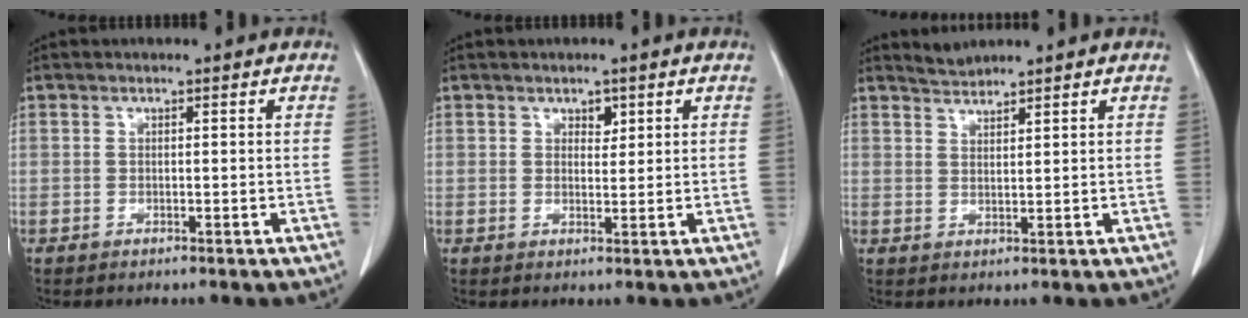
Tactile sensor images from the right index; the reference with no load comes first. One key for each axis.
{"total": 2.3, "fx": 1.1, "fy": 1.5, "fz": 1.3, "tx": -0.020, "ty": 0.003, "tz": 0.021}
{"total": 2.5, "fx": 2.5, "fy": 0.1, "fz": 0.0, "tx": -0.001, "ty": 0.001, "tz": 0.052}